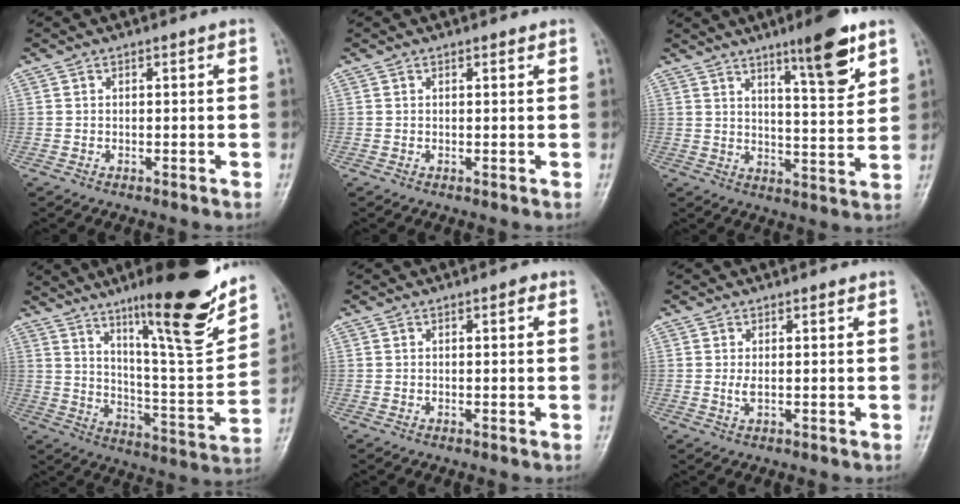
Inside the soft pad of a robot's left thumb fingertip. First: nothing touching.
{"total": 0.7, "force": [0.5, 0.2, 0.3], "torque": [-0.008, -0.003, 0.006]}
{"total": 11.2, "force": [6.9, 1.8, 8.6], "torque": [-0.115, -0.044, 0.104]}
{"total": 22.3, "force": [14.6, 3.8, 16.5], "torque": [-0.214, -0.074, 0.233]}
{"total": 1.3, "force": [0.6, 0.5, 1.0], "torque": [-0.011, 0.001, 0.006]}
{"total": 2.0, "force": [0.7, 0.8, 1.6], "torque": [-0.032, -0.003, 0.015]}